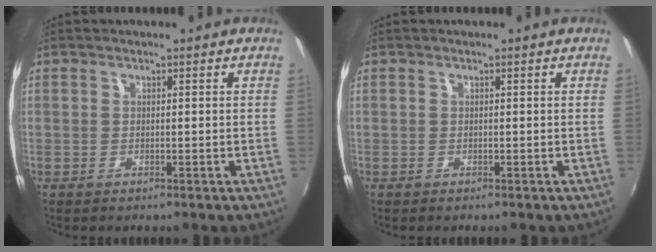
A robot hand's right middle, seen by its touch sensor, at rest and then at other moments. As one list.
[{"total": 0.0}]